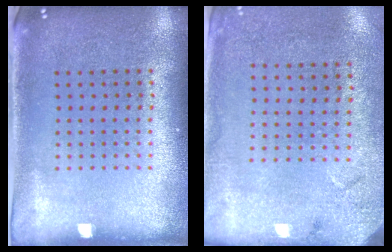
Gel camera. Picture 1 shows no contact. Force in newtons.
{"total": 2.7, "press": 2.2, "slide": 1.6}